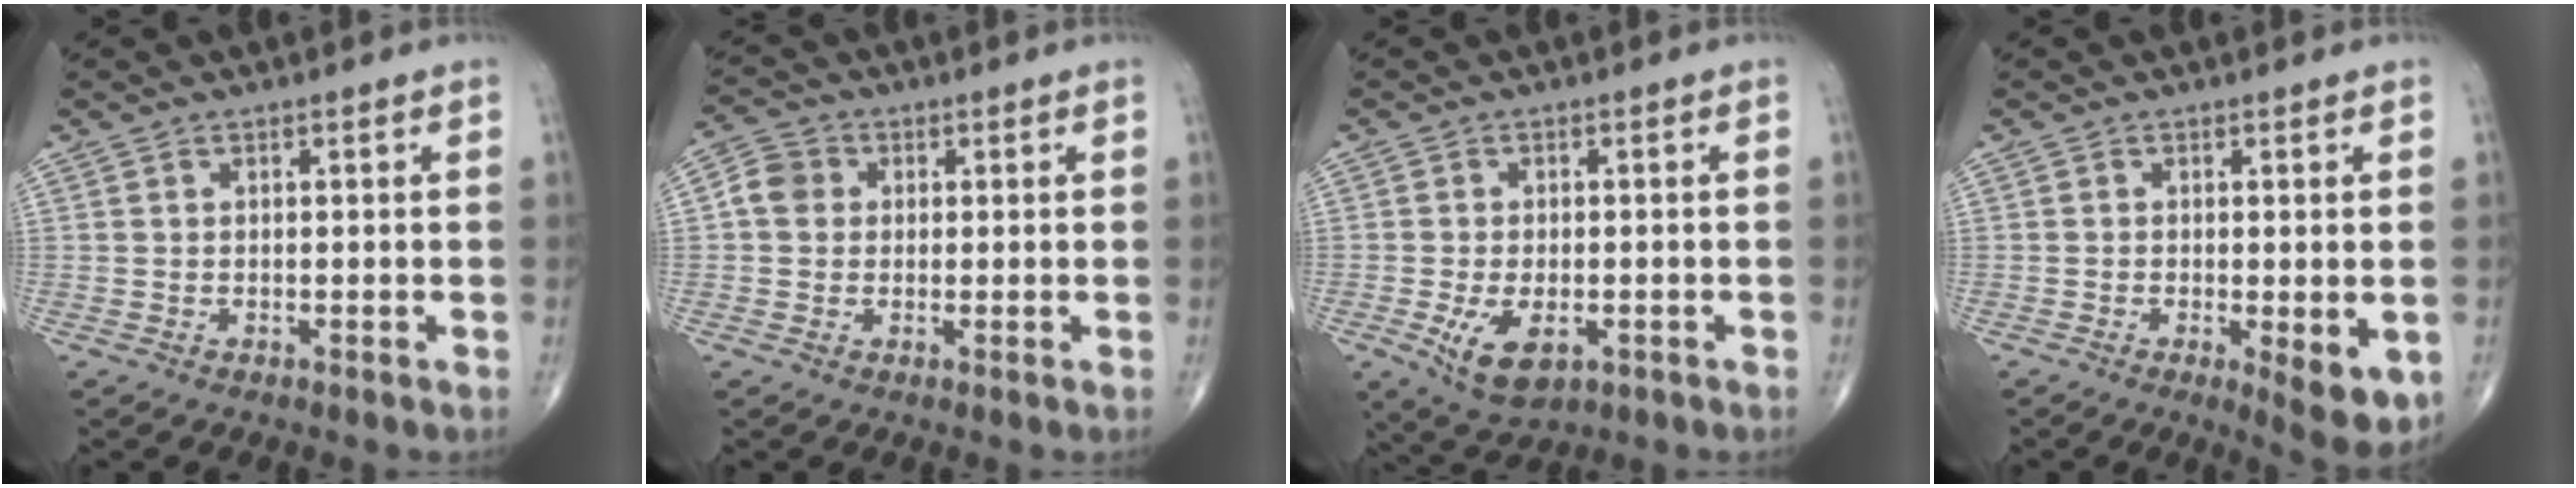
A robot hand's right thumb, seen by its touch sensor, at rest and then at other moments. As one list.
[{"total": 4.7, "force": [0.5, 4.3, 2.0], "torque": [-0.026, 0.010, 0.000]}, {"total": 7.4, "force": [-2.4, 3.9, 5.8], "torque": [-0.101, -0.007, -0.030]}, {"total": 6.9, "force": [-1.8, 2.2, 6.3], "torque": [-0.084, -0.019, -0.023]}]